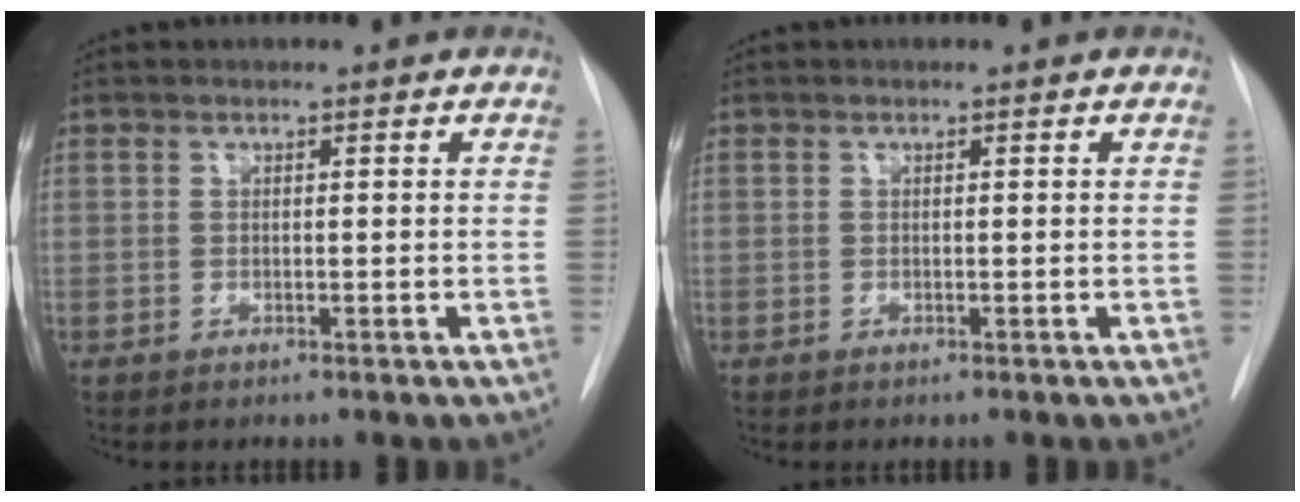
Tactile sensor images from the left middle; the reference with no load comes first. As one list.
[{"total": 0.0}]